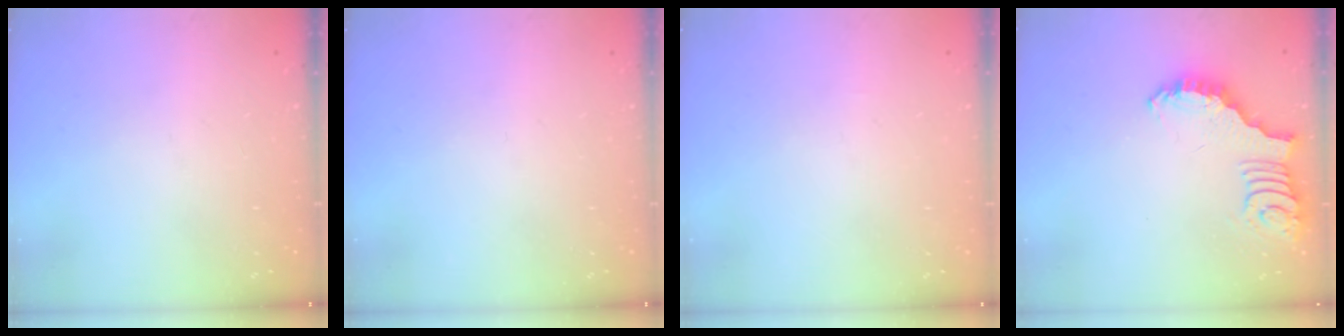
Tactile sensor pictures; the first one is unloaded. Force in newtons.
{"total": 0.0}
{"total": 0.0}
{"total": 2.6, "press": 2.5, "slide": 0.5}